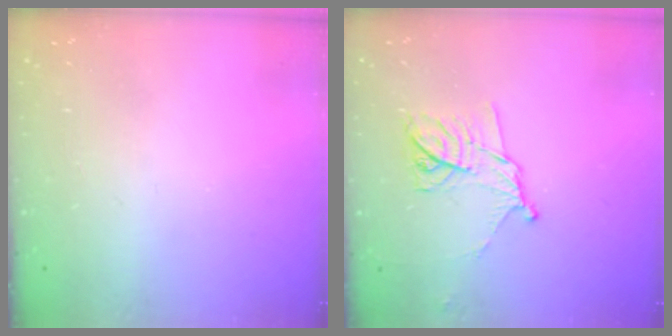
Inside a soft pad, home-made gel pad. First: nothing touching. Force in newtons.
{"total": 11.3, "press": 11.3, "slide": 0.7}